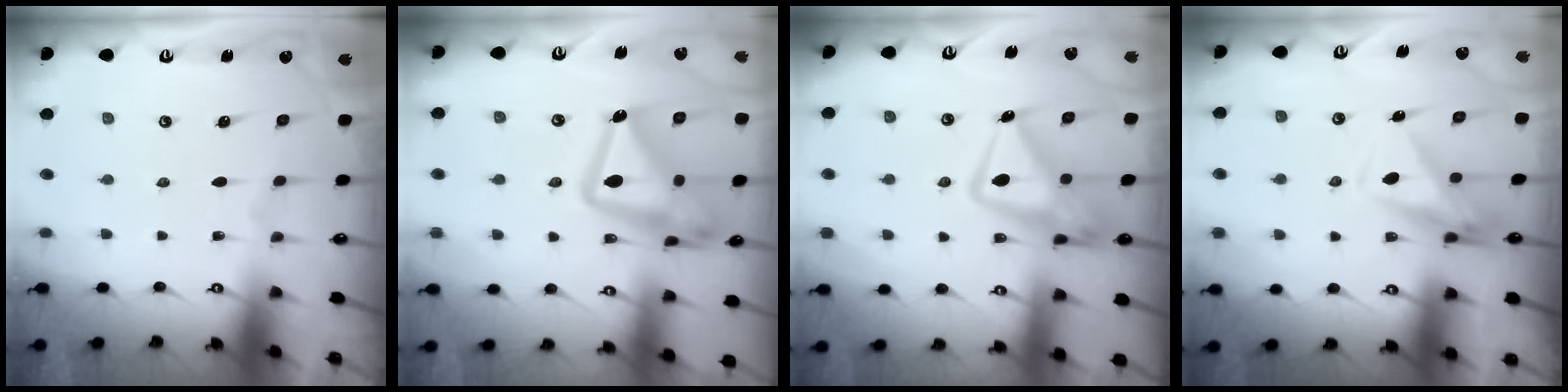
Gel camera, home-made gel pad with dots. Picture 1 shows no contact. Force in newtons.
{"total": 20.4, "press": 20.4, "slide": 1.4}
{"total": 15.2, "press": 15.1, "slide": 1.4}
{"total": 8.1, "press": 8.0, "slide": 1.4}